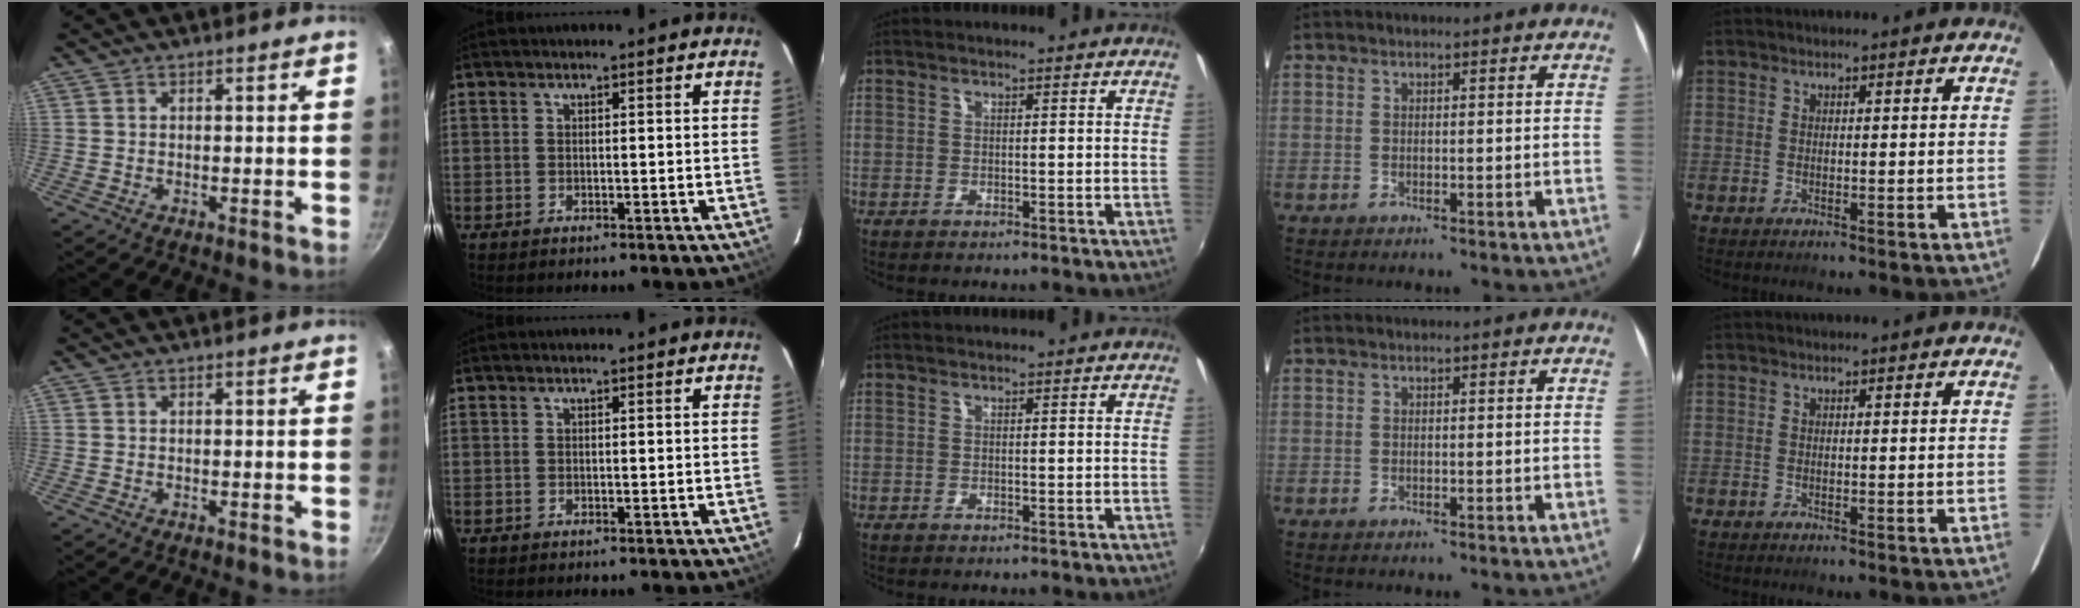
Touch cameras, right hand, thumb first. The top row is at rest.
{}